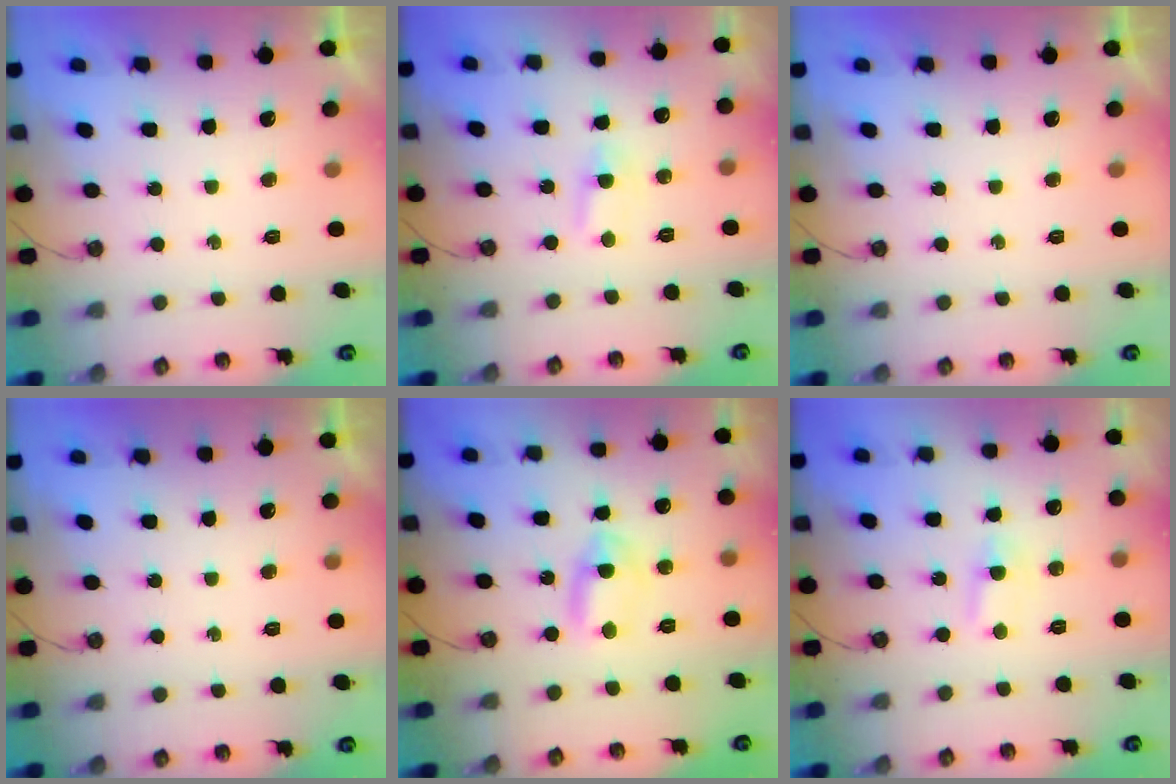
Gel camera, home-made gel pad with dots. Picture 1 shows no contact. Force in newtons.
{"total": 3.1, "press": 2.1, "slide": 2.3}
{"total": 0.0}
{"total": 0.0}
{"total": 3.2, "press": 3.0, "slide": 1.0}
{"total": 3.1, "press": 2.1, "slide": 2.3}